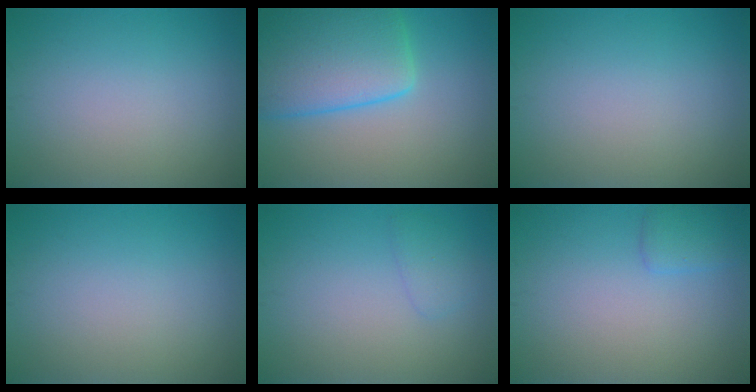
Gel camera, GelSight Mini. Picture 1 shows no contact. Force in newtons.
{"total": 8.5, "press": 8.5, "slide": 0.5}
{"total": 0.0}
{"total": 0.0}
{"total": 1.3, "press": 1.3, "slide": 0.0}
{"total": 1.6, "press": 1.6, "slide": 0.1}